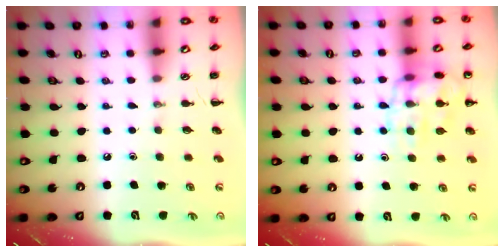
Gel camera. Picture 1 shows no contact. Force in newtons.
{"total": 13.3, "press": 13.3, "slide": 1.1}